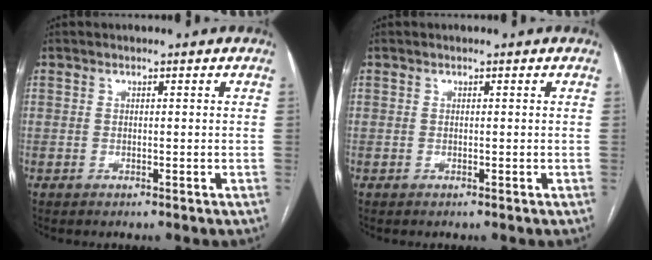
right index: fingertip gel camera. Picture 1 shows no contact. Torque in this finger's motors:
{"motor_torque": [0.00, 0.00, 0.00, 0.00]}